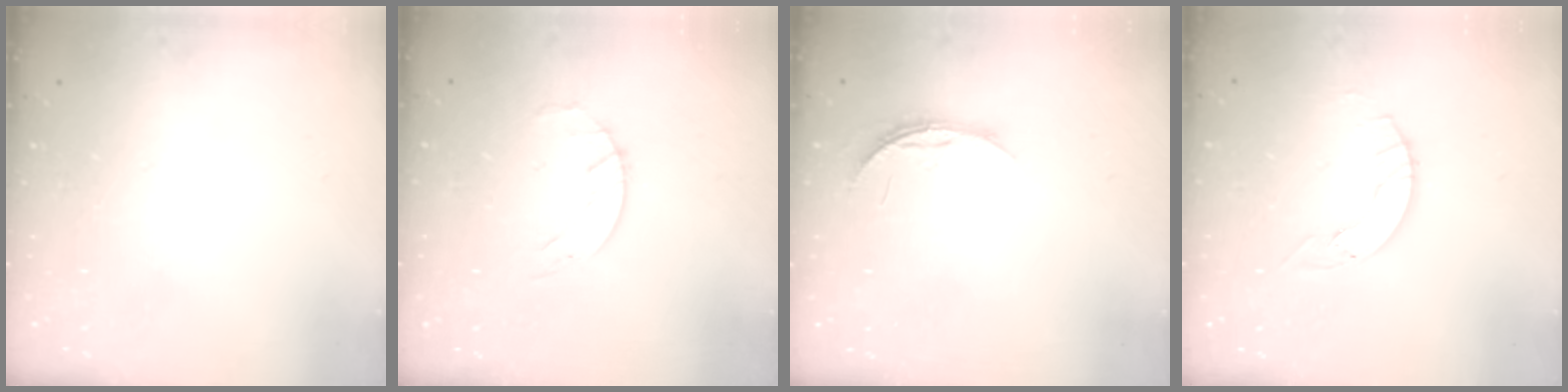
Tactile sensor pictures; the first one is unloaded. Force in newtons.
{"total": 2.7, "press": 2.6, "slide": 0.3}
{"total": 3.8, "press": 3.8, "slide": 0.3}
{"total": 3.9, "press": 3.9, "slide": 0.4}